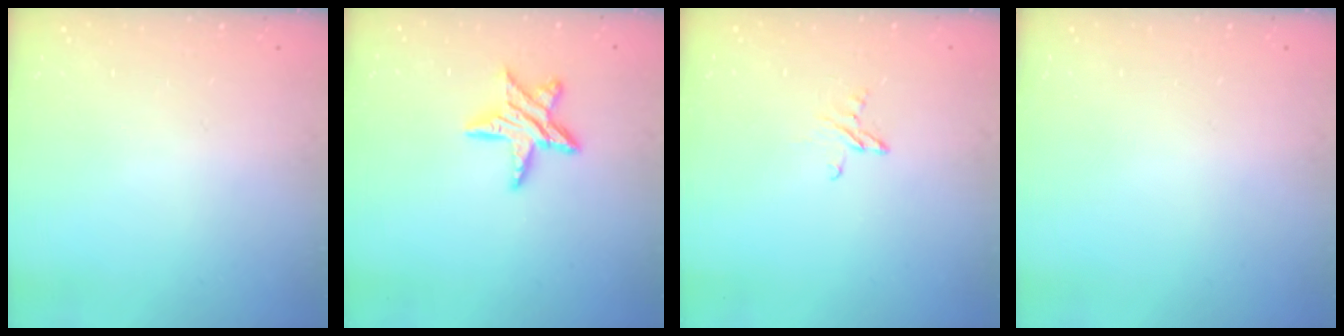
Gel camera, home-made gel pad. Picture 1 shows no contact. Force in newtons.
{"total": 11.2, "press": 11.2, "slide": 0.8}
{"total": 3.4, "press": 3.4, "slide": 0.4}
{"total": 0.0}